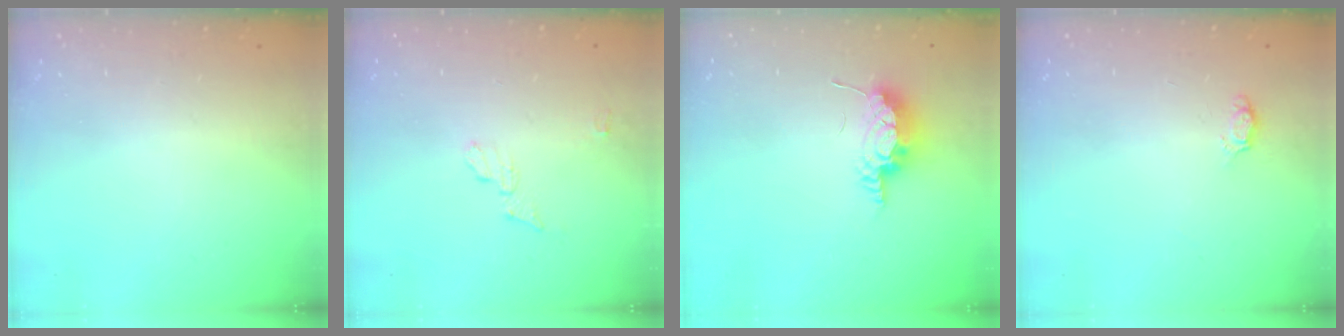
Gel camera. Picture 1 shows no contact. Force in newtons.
{"total": 5.6, "press": 5.6, "slide": 0.4}
{"total": 8.0, "press": 7.7, "slide": 2.2}
{"total": 3.0, "press": 2.9, "slide": 0.4}